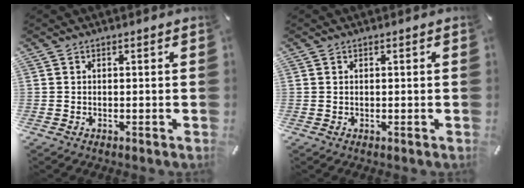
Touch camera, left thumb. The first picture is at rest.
{"total": 0.0}